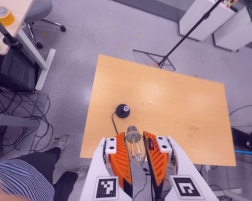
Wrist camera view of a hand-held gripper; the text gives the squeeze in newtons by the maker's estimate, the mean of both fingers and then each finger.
{"total": 22.0, "left": 24.6, "right": 19.4}